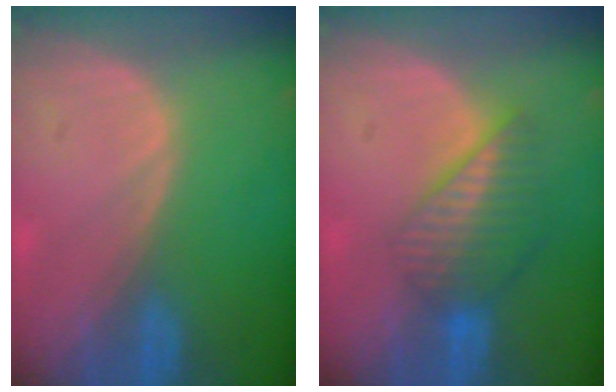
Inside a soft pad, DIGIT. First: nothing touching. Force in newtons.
{"total": 6.8, "press": 6.0, "slide": 3.2}